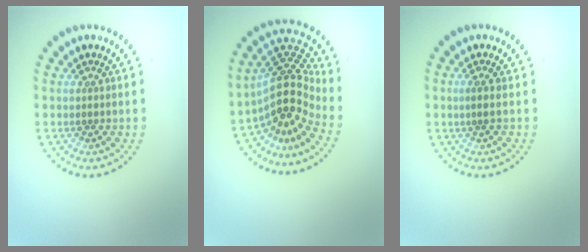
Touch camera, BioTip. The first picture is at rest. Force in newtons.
{"total": 4.9, "press": 3.5, "slide": 3.4}
{"total": 0.6, "press": 0.5, "slide": 0.4}